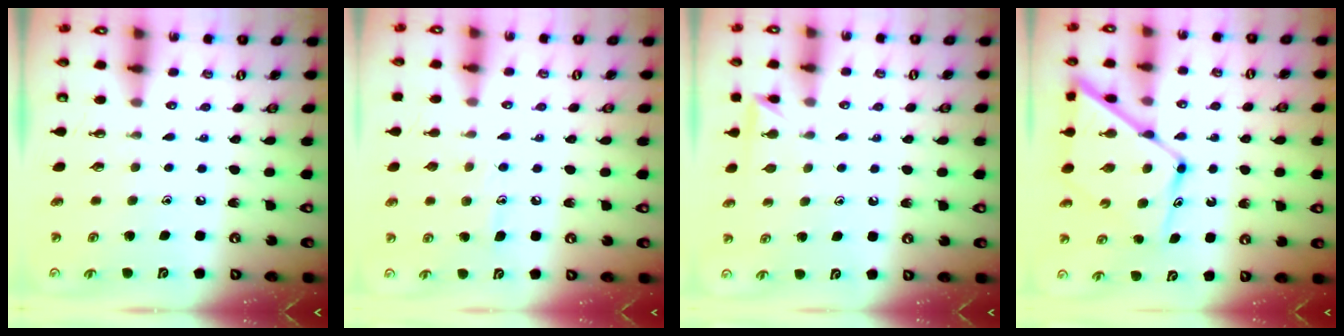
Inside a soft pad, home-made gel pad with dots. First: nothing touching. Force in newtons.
{"total": 7.8, "press": 7.8, "slide": 0.5}
{"total": 3.9, "press": 3.9, "slide": 0.3}
{"total": 15.8, "press": 15.7, "slide": 1.4}